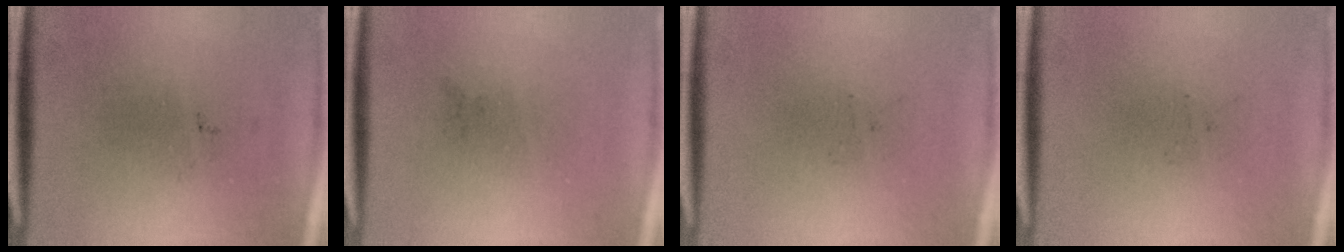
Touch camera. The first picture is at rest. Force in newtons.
{"total": 0.0}
{"total": 0.0}
{"total": 0.0}